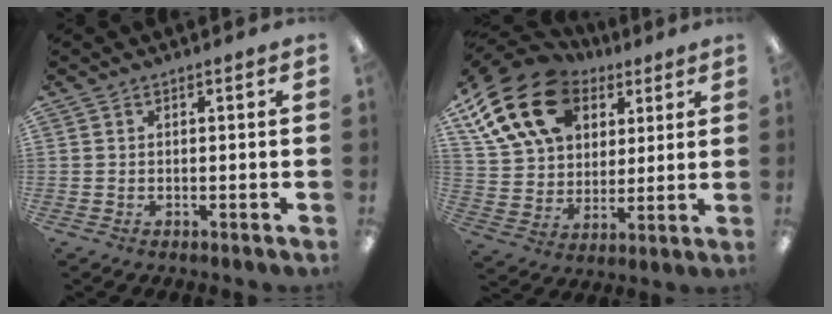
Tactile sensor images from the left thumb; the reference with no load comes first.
{"total": 20.3, "force": [10.2, 14.0, 10.6], "torque": [-0.210, -0.037, 0.191]}